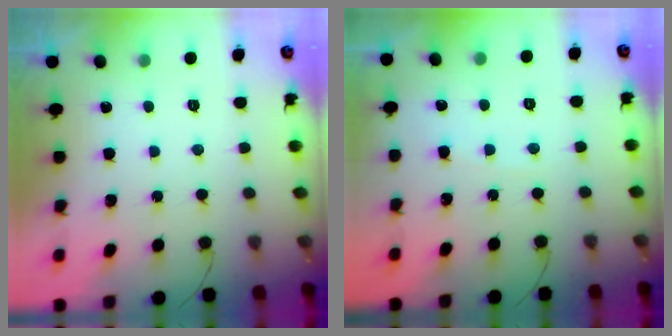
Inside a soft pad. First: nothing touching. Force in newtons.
{"total": 1.8, "press": 1.8, "slide": 0.2}